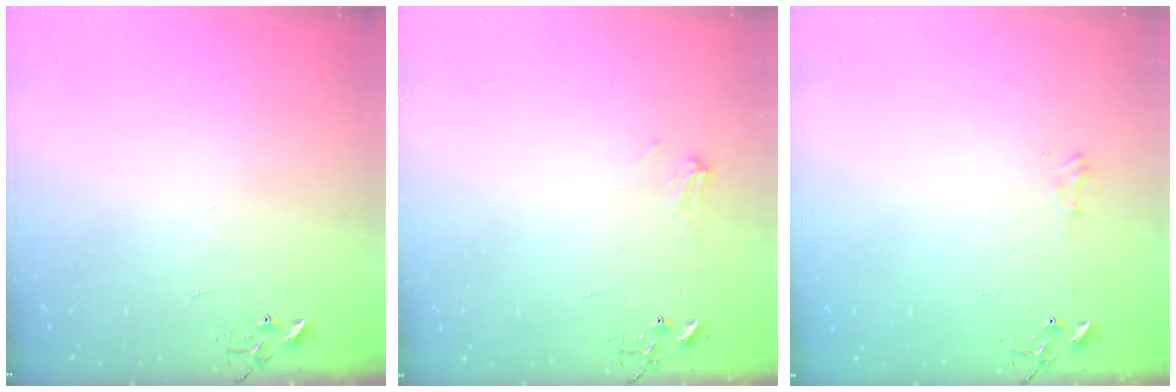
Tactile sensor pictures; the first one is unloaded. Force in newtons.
{"total": 6.7, "press": 6.7, "slide": 0.7}
{"total": 6.7, "press": 6.6, "slide": 0.7}